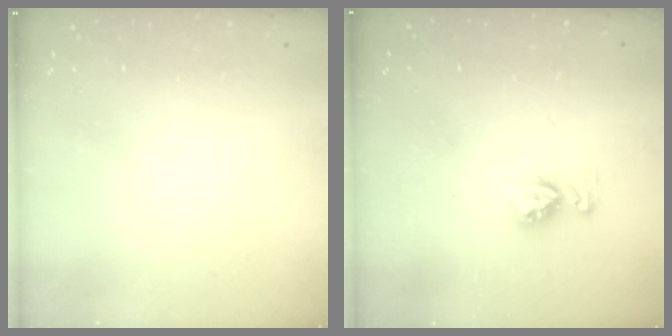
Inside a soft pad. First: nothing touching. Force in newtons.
{"total": 6.9, "press": 6.8, "slide": 0.6}